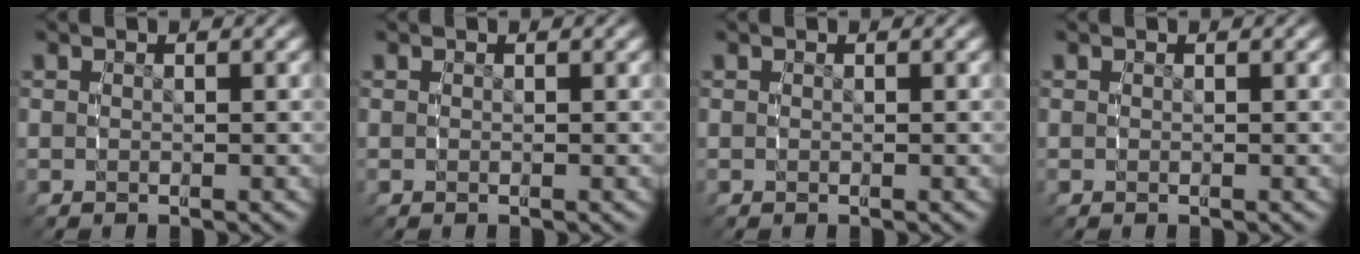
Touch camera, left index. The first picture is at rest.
{"total": 0.0}
{"total": 0.0}
{"total": 0.0}